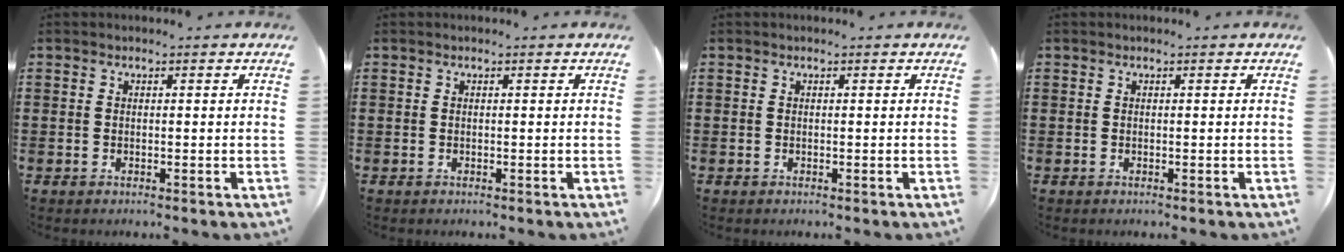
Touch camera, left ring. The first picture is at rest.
{"total": 0.0}
{"total": 0.0}
{"total": 0.0}